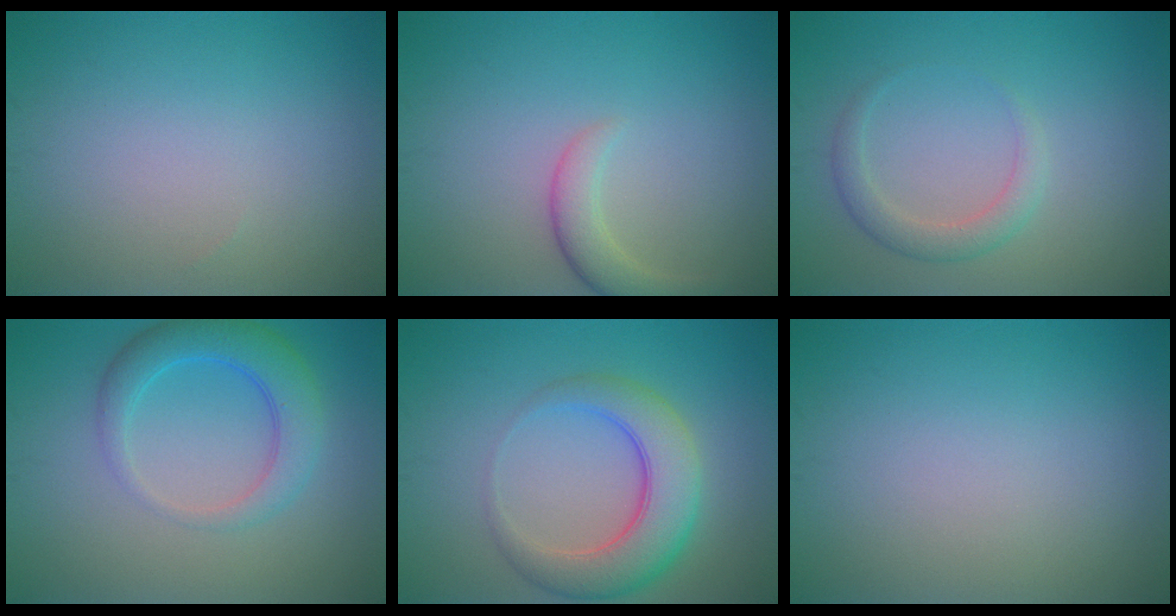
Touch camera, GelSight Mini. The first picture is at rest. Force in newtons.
{"total": 2.6, "press": 2.6, "slide": 0.3}
{"total": 2.1, "press": 2.1, "slide": 0.1}
{"total": 4.3, "press": 4.3, "slide": 0.3}
{"total": 6.1, "press": 6.1, "slide": 0.2}
{"total": 0.0}